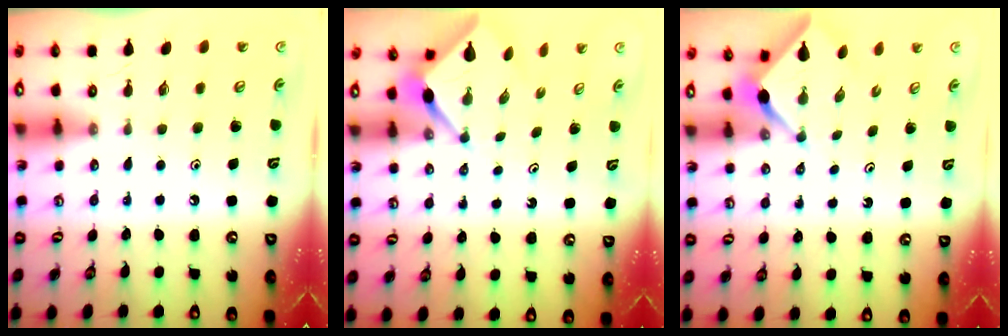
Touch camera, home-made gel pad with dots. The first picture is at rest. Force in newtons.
{"total": 2.9, "press": 2.9, "slide": 0.1}
{"total": 2.5, "press": 2.5, "slide": 0.3}